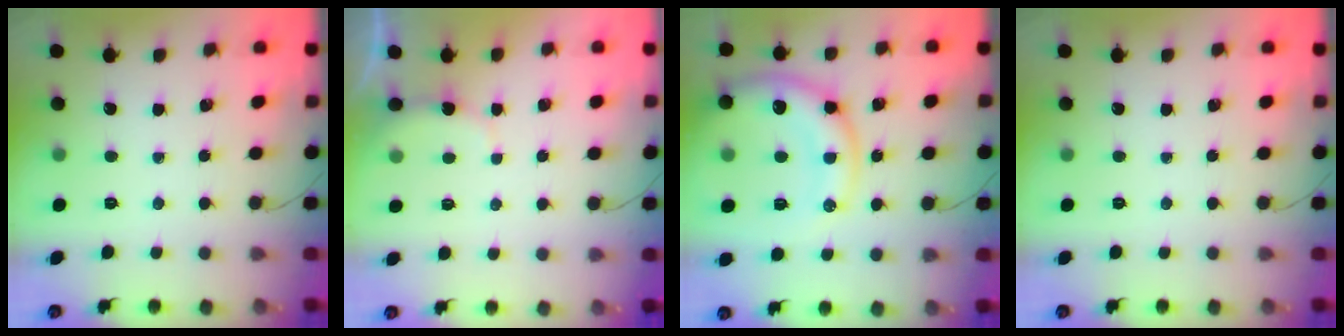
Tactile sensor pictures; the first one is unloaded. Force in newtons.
{"total": 5.1, "press": 5.0, "slide": 0.8}
{"total": 16.3, "press": 16.1, "slide": 2.4}
{"total": 0.0}